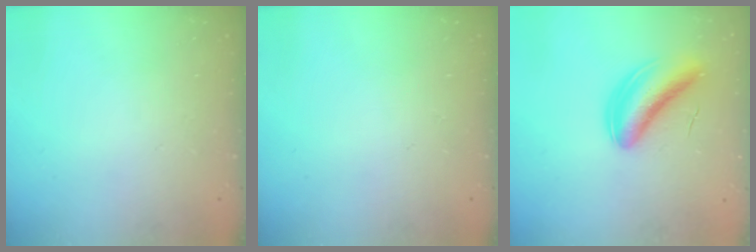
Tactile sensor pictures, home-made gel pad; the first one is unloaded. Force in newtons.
{"total": 0.0}
{"total": 7.7, "press": 7.3, "slide": 2.5}